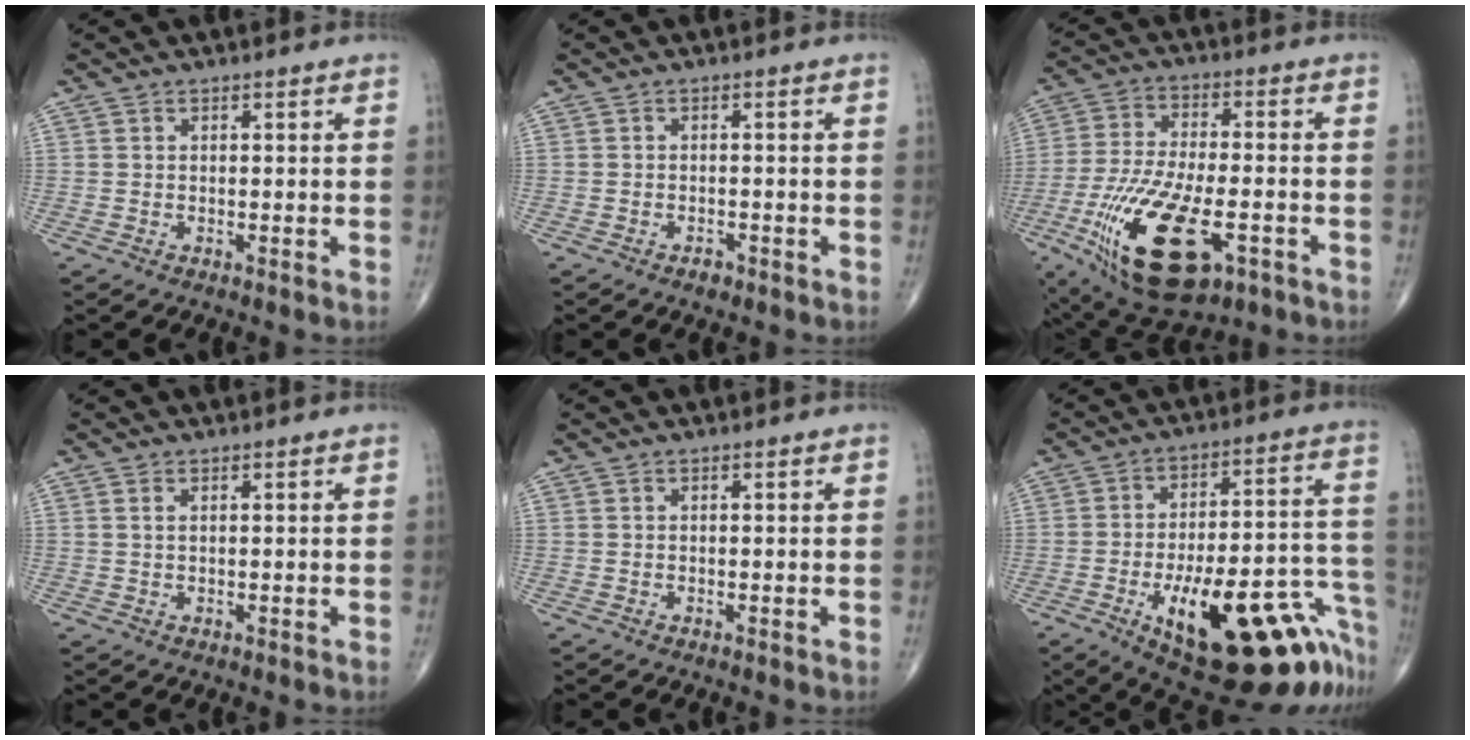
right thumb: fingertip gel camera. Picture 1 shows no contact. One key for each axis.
{"total": 1.4, "fx": -1.1, "fy": 0.7, "fz": 0.5, "tx": -0.007, "ty": 0.002, "tz": -0.019}
{"total": 21.3, "fx": -8.1, "fy": 9.2, "fz": 17.3, "tx": -0.359, "ty": 0.001, "tz": -0.130}
{"total": 1.0, "fx": 0.5, "fy": 0.4, "fz": 0.8, "tx": -0.018, "ty": 0.006, "tz": 0.012}
{"total": 0.0}
{"total": 28.3, "fx": -13.9, "fy": 10.0, "fz": 22.5, "tx": -0.229, "ty": 0.082, "tz": -0.189}